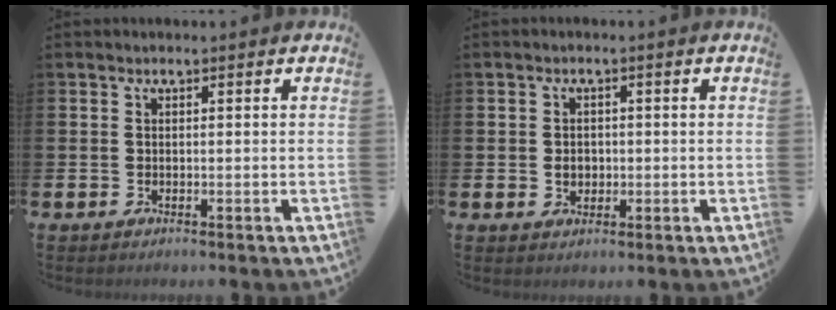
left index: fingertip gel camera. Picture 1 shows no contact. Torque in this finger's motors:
{"motor_torque": [0.50, -0.03, 0.02, 0.07]}